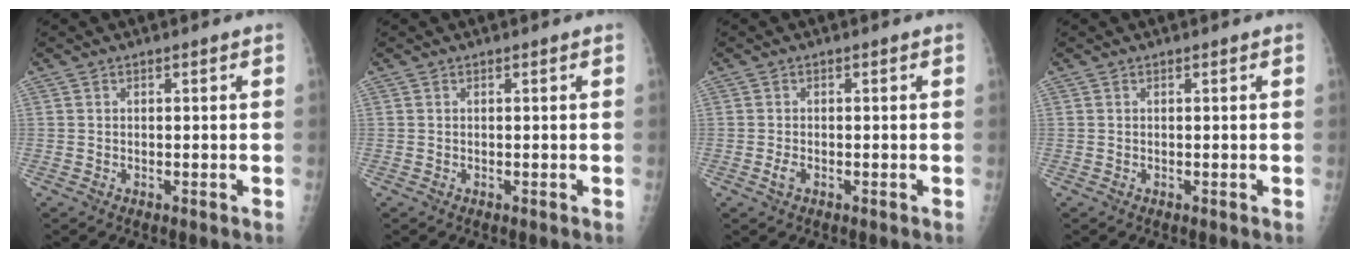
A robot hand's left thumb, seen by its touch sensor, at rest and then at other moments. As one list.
[{"total": 0.0}, {"total": 1.5, "force": [-0.7, 0.8, 1.0], "torque": [-0.025, 0.000, -0.015]}, {"total": 0.0}]